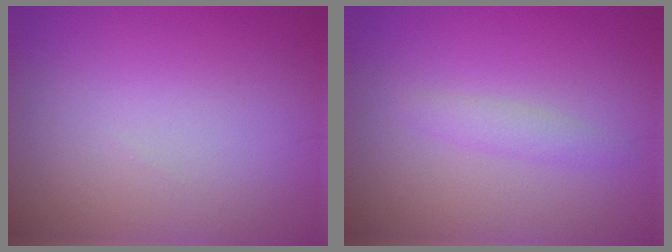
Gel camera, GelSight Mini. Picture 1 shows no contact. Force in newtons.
{"total": 1.4, "press": 1.4, "slide": 0.1}